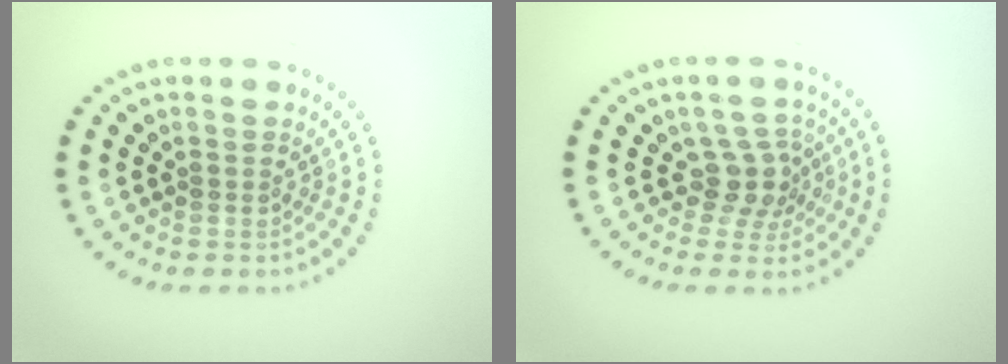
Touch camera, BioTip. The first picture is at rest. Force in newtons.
{"total": 2.7, "press": 2.0, "slide": 1.8}